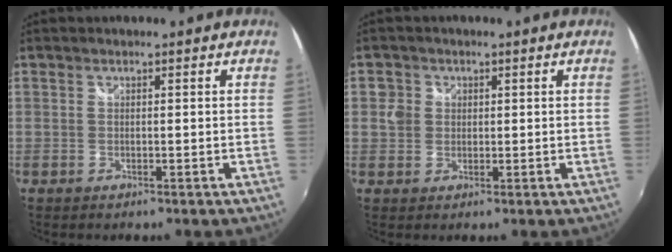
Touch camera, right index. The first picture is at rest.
{"total": 2.8, "force": [0.1, 2.7, 0.4], "torque": [-0.005, 0.008, -0.003]}